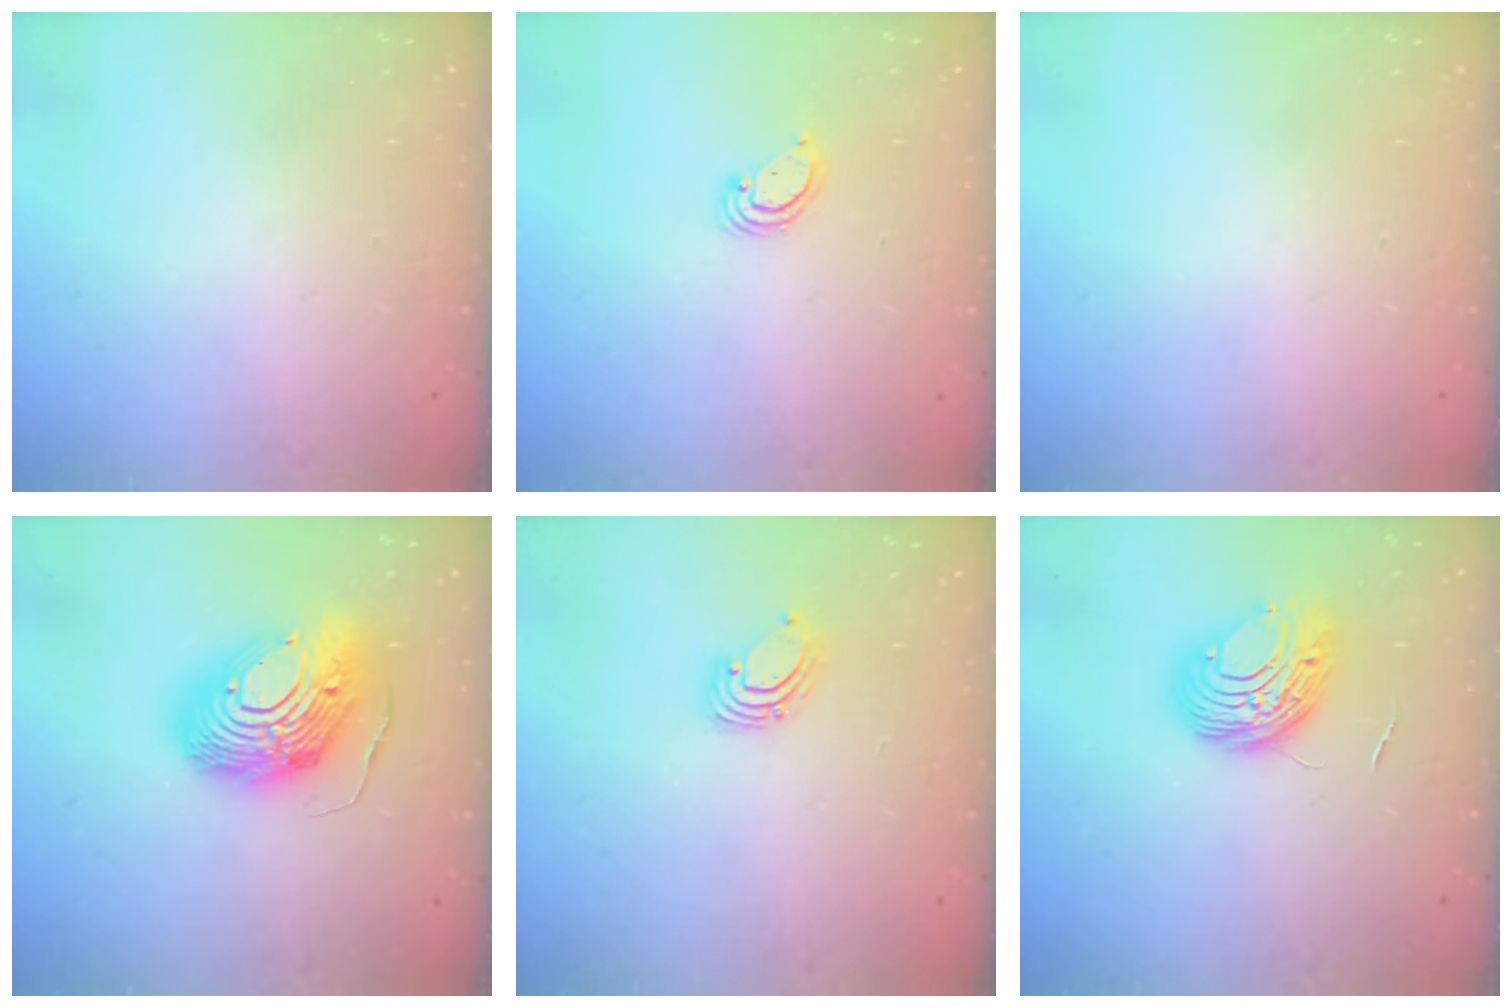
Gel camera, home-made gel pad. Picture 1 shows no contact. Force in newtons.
{"total": 2.3, "press": 2.3, "slide": 0.2}
{"total": 0.0}
{"total": 16.9, "press": 16.8, "slide": 1.6}
{"total": 2.2, "press": 2.2, "slide": 0.2}
{"total": 8.8, "press": 8.8, "slide": 0.6}